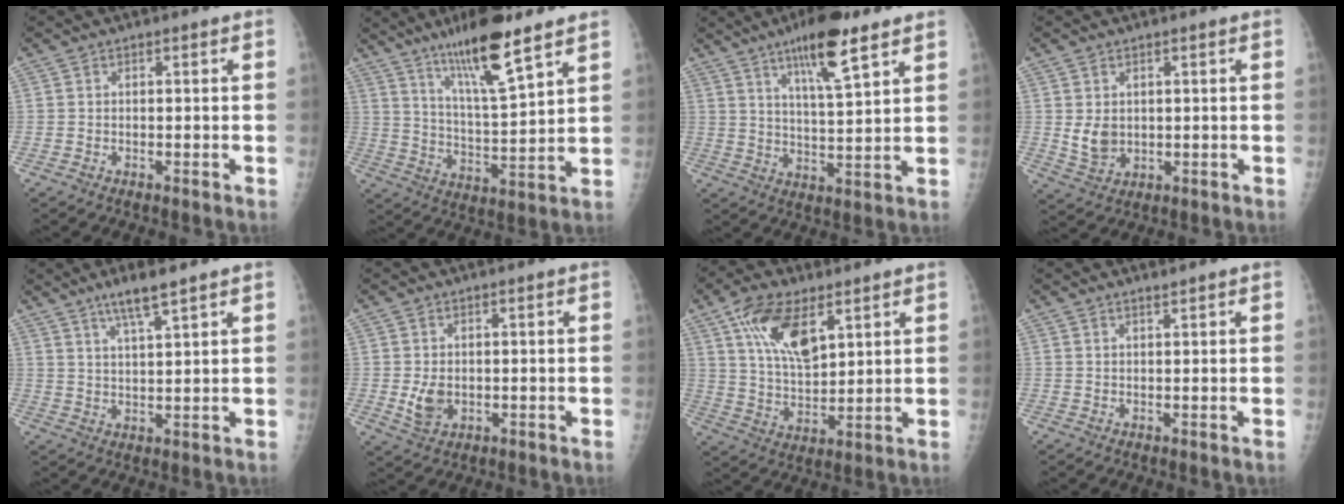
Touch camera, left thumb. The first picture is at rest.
{"total": 14.3, "force": [9.7, 2.0, 10.4], "torque": [-0.177, -0.059, 0.175]}
{"total": 12.1, "force": [7.5, 2.4, 9.2], "torque": [-0.143, -0.039, 0.123]}
{"total": 4.5, "force": [0.7, 3.4, 2.8], "torque": [-0.038, -0.013, 0.026]}
{"total": 6.4, "force": [4.5, 0.5, 4.5], "torque": [-0.087, -0.024, 0.086]}
{"total": 4.0, "force": [-0.3, 2.9, 2.8], "torque": [-0.044, -0.007, 0.004]}
{"total": 12.7, "force": [6.4, 5.9, 9.2], "torque": [-0.151, -0.023, 0.125]}
{"total": 0.9, "force": [0.8, -0.1, 0.4], "torque": [-0.006, -0.007, 0.017]}